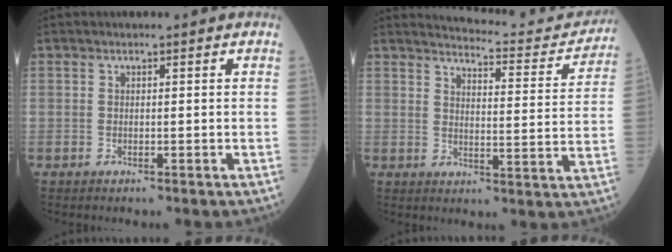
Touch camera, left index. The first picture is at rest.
{"total": 14.3, "force": [13.5, 2.9, 3.6], "torque": [-0.027, -0.031, 0.144]}